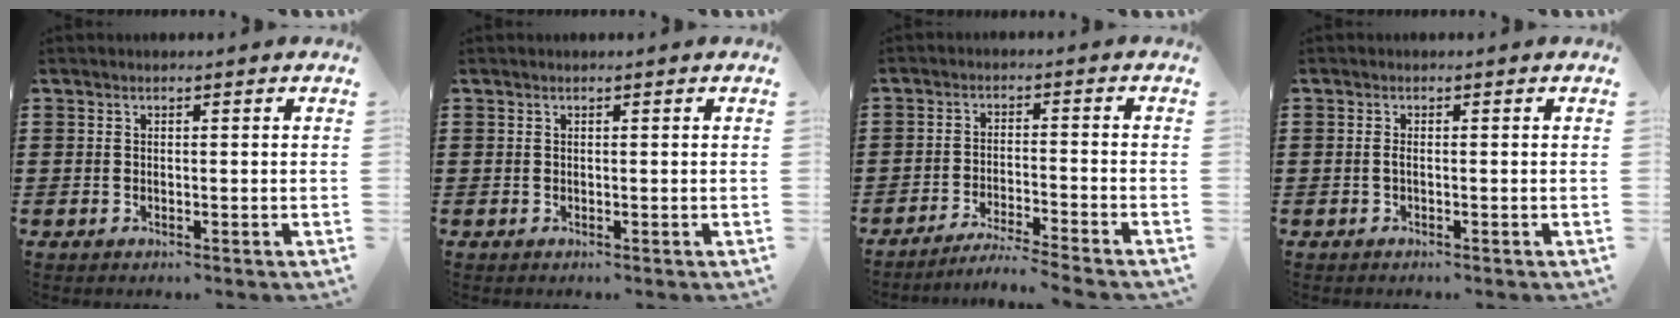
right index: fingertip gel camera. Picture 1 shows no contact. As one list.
[{"total": 0.0}, {"total": 3.8, "force": [-3.7, -0.5, 0.9], "torque": [-0.017, -0.003, -0.076]}, {"total": 1.0, "force": [-0.4, 0.2, 0.8], "torque": [-0.025, -0.007, -0.009]}]